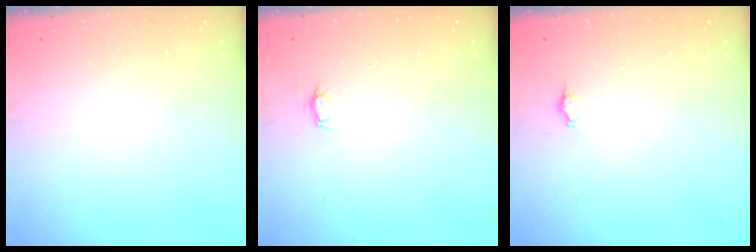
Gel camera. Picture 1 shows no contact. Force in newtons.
{"total": 2.8, "press": 2.8, "slide": 0.3}
{"total": 1.8, "press": 1.8, "slide": 0.3}